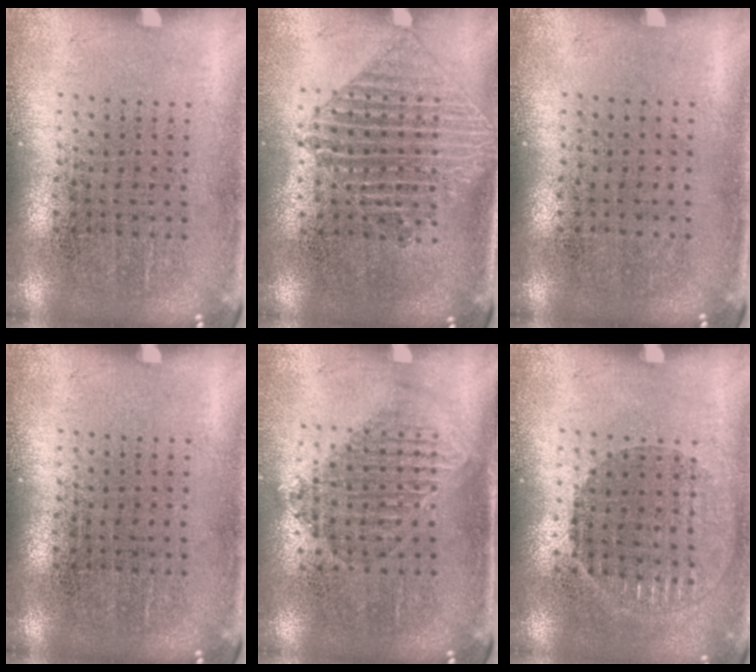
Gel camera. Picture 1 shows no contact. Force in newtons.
{"total": 1.3, "press": 1.1, "slide": 0.6}
{"total": 0.0}
{"total": 0.0}
{"total": 1.2, "press": 1.1, "slide": 0.5}
{"total": 1.0, "press": 0.9, "slide": 0.4}